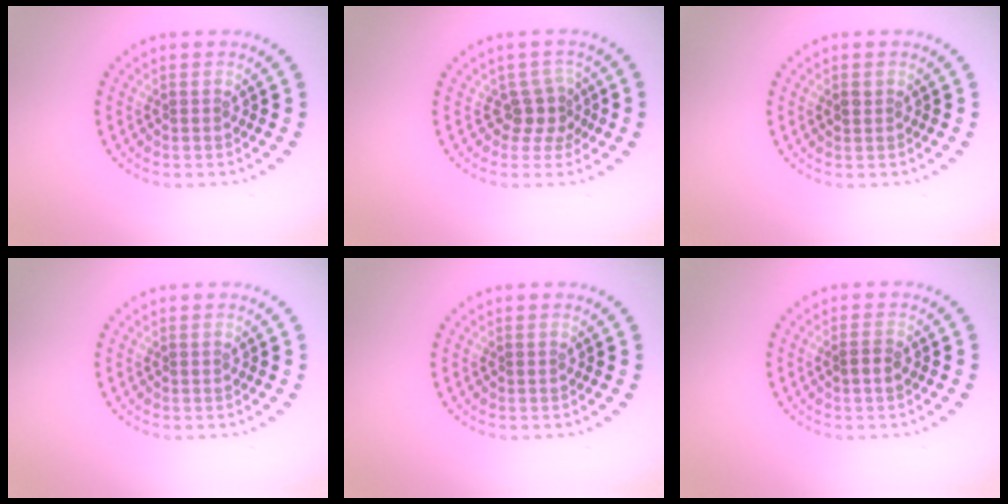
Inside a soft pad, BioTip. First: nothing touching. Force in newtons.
{"total": 2.3, "press": 1.6, "slide": 1.7}
{"total": 0.8, "press": 0.8, "slide": 0.3}
{"total": 0.0}
{"total": 0.0}
{"total": 1.1, "press": 1.1, "slide": 0.4}